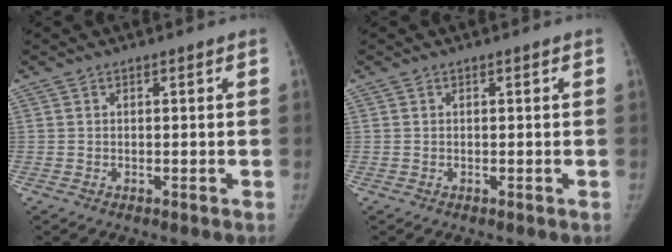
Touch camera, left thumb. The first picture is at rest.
{"total": 0.0}